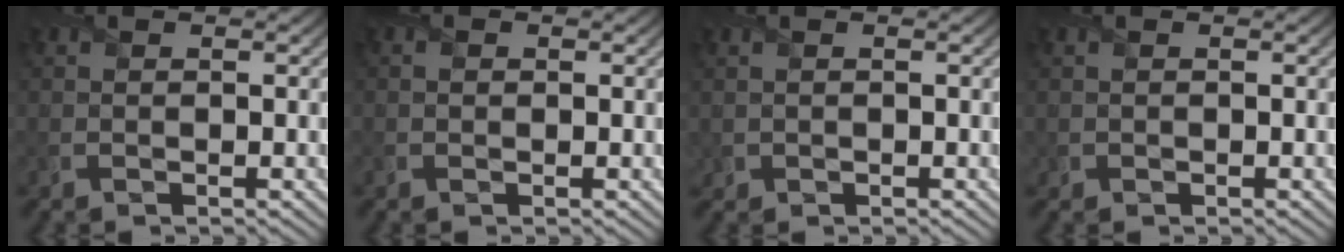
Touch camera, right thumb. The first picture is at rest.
{"total": 0.7, "force": [0.1, 0.6, 0.4], "torque": [-0.008, 0.000, 0.000]}
{"total": 1.0, "force": [0.0, 1.0, 0.0], "torque": [-0.001, -0.007, -0.001]}
{"total": 0.7, "force": [-0.2, 0.7, 0.0], "torque": [0.002, -0.006, -0.006]}